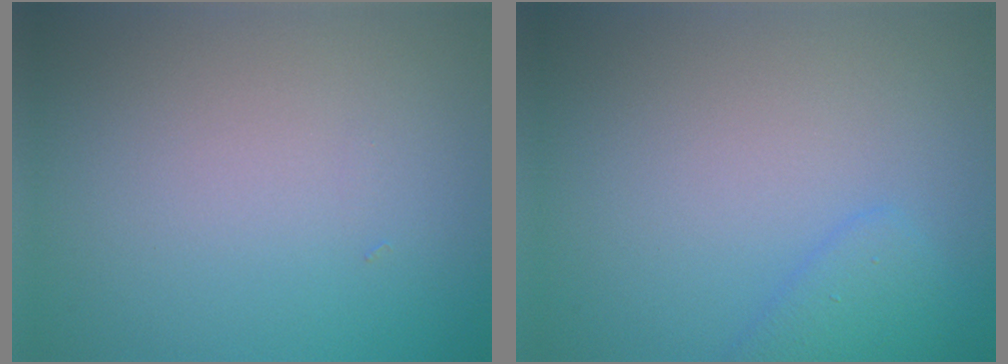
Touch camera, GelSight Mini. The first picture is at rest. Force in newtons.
{"total": 1.9, "press": 1.9, "slide": 0.1}